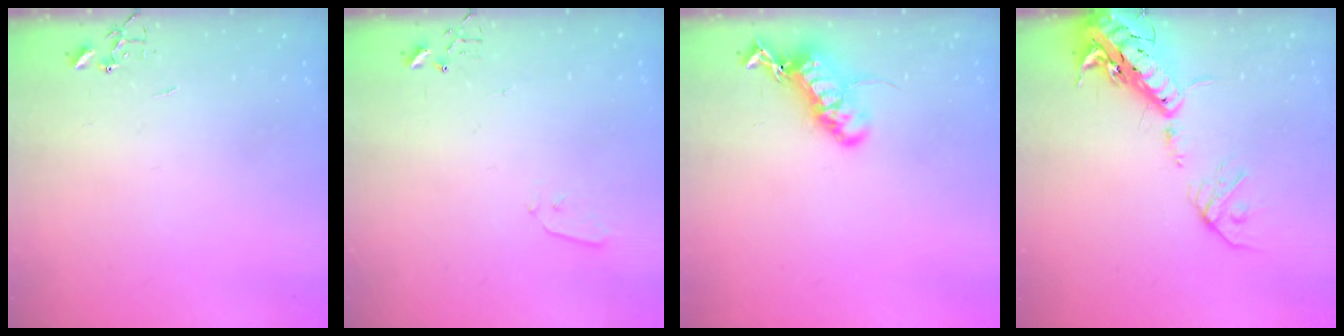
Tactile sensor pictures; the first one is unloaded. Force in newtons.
{"total": 3.5, "press": 3.5, "slide": 0.6}
{"total": 16.7, "press": 16.6, "slide": 1.2}
{"total": 18.7, "press": 18.3, "slide": 3.9}